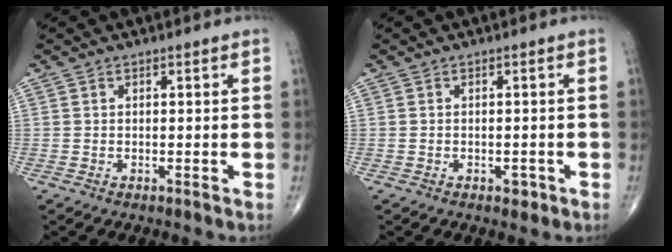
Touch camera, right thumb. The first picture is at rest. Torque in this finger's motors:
{"motor_torque": [1.67, 1.78, -0.06, -0.16, 0.00]}